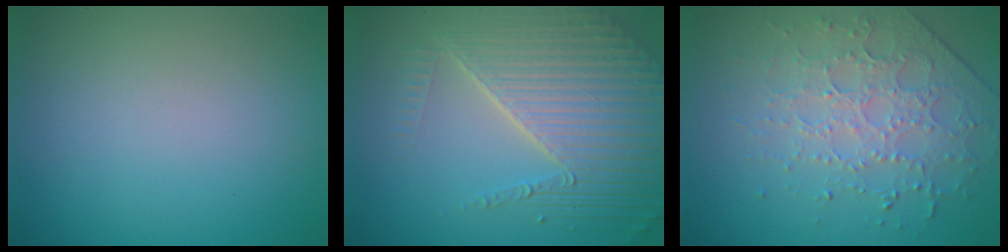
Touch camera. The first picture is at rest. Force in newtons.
{"total": 8.0, "press": 5.5, "slide": 5.9}
{"total": 3.8, "press": 3.3, "slide": 1.8}